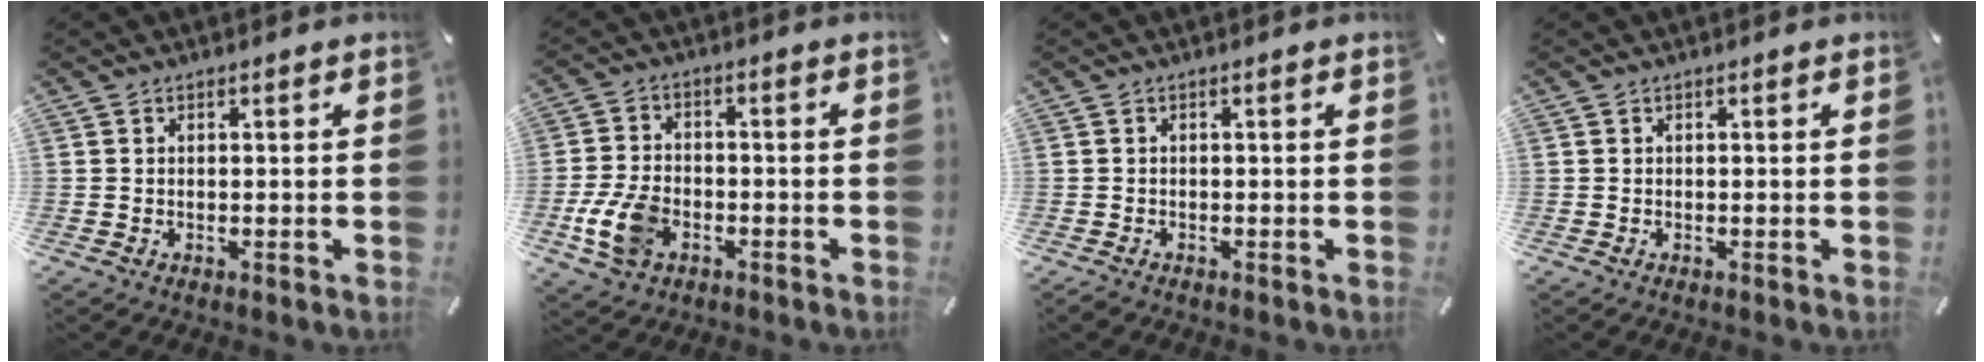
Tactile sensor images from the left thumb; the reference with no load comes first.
{"total": 9.0, "force": [-3.4, 6.0, 5.8], "torque": [-0.134, 0.007, -0.062]}
{"total": 0.7, "force": [-0.6, 0.4, 0.1], "torque": [-0.002, 0.000, -0.013]}
{"total": 0.0}